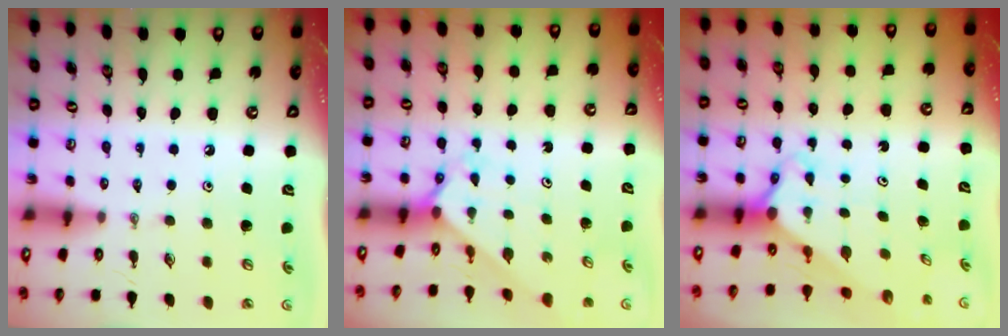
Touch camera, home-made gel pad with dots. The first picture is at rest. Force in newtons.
{"total": 1.9, "press": 1.9, "slide": 0.2}
{"total": 2.5, "press": 2.5, "slide": 0.2}